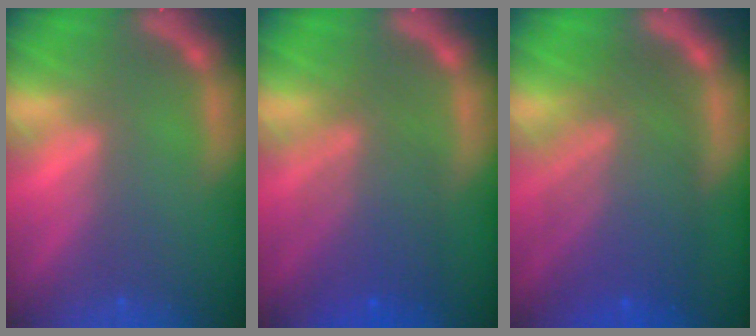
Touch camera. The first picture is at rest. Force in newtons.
{"total": 6.5}
{"total": 9.0}